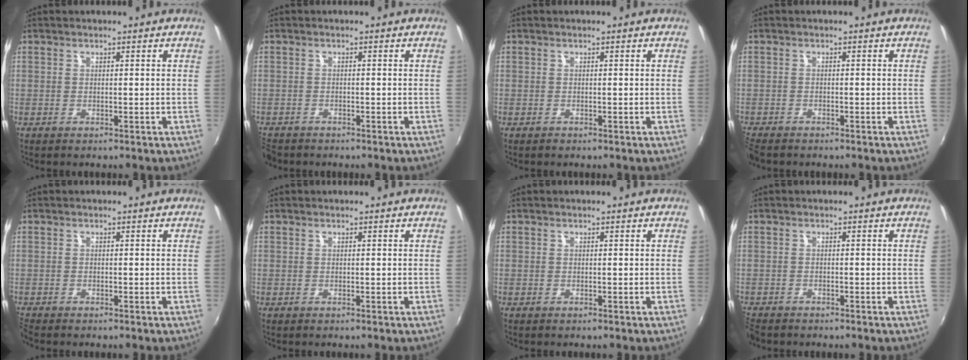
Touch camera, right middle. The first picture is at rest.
{"total": 3.7, "force": [-3.1, 1.8, 0.8], "torque": [-0.032, -0.013, -0.060]}
{"total": 0.0}
{"total": 3.8, "force": [-3.4, 1.3, 1.1], "torque": [-0.039, -0.019, -0.068]}
{"total": 1.5, "force": [-1.4, 0.3, 0.3], "torque": [-0.009, -0.011, -0.031]}
{"total": 0.0}
{"total": 0.0}
{"total": 3.8, "force": [-3.3, 1.6, 0.9], "torque": [-0.036, -0.016, -0.066]}